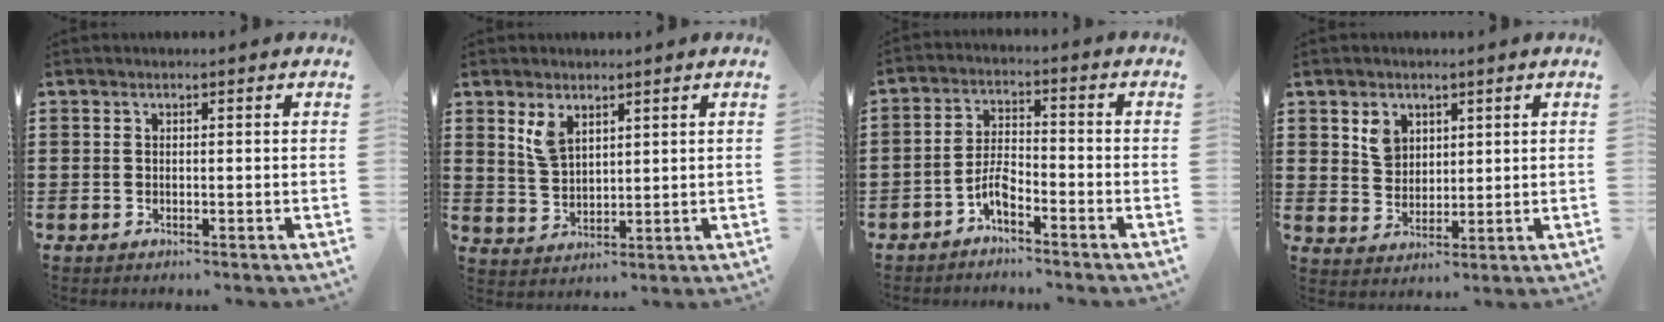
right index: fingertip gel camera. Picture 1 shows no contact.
{"total": 4.2, "force": [2.6, 2.2, 2.4], "torque": [-0.055, 0.006, 0.048]}
{"total": 4.3, "force": [-3.1, 1.5, 2.7], "torque": [-0.071, 0.003, -0.067]}
{"total": 4.3, "force": [2.3, 3.4, 1.4], "torque": [-0.032, 0.009, 0.041]}